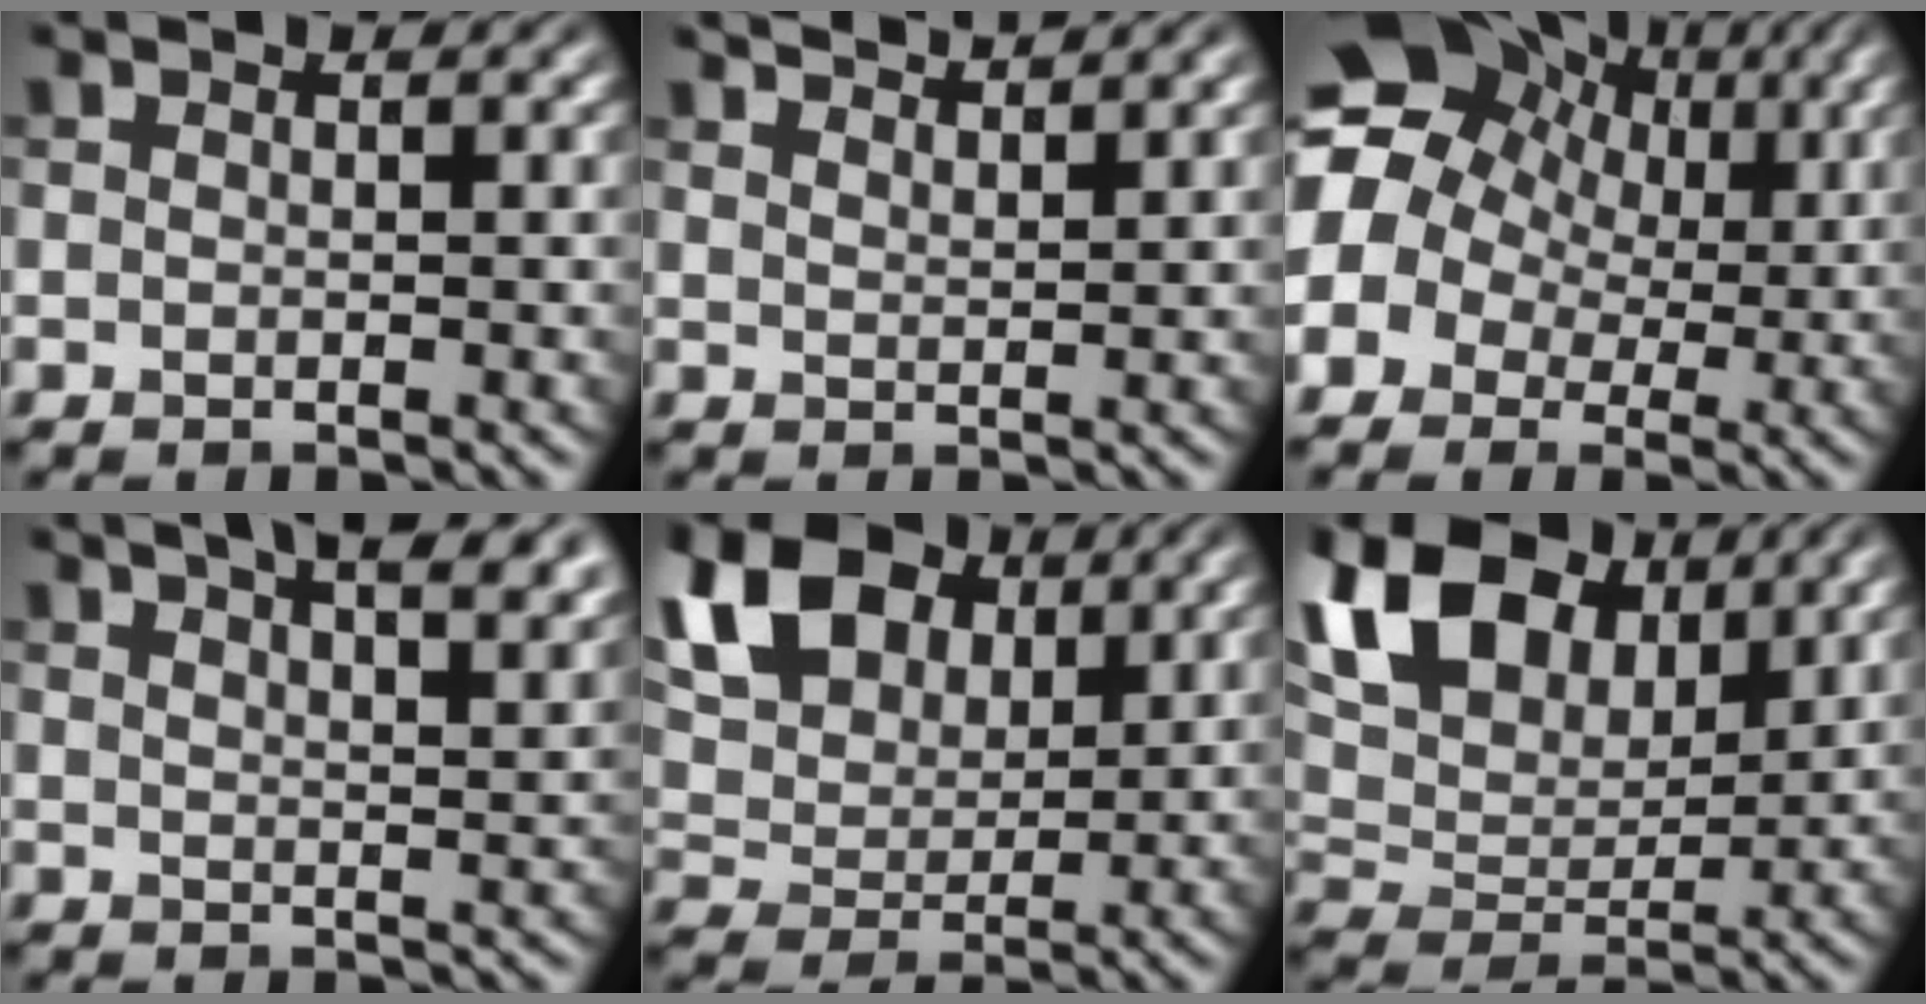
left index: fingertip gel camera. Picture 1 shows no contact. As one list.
[{"total": 3.5, "force": [3.3, 0.5, 1.2], "torque": [-0.002, 0.008, 0.040]}, {"total": 15.4, "force": [3.9, 12.8, 7.6], "torque": [-0.172, 0.034, 0.043]}, {"total": 11.1, "force": [7.3, 4.3, 7.1], "torque": [-0.055, 0.041, 0.064]}, {"total": 13.0, "force": [5.9, 8.7, 7.6], "torque": [-0.172, 0.038, 0.100]}, {"total": 13.8, "force": [6.8, 8.1, 8.8], "torque": [-0.197, 0.032, 0.104]}]